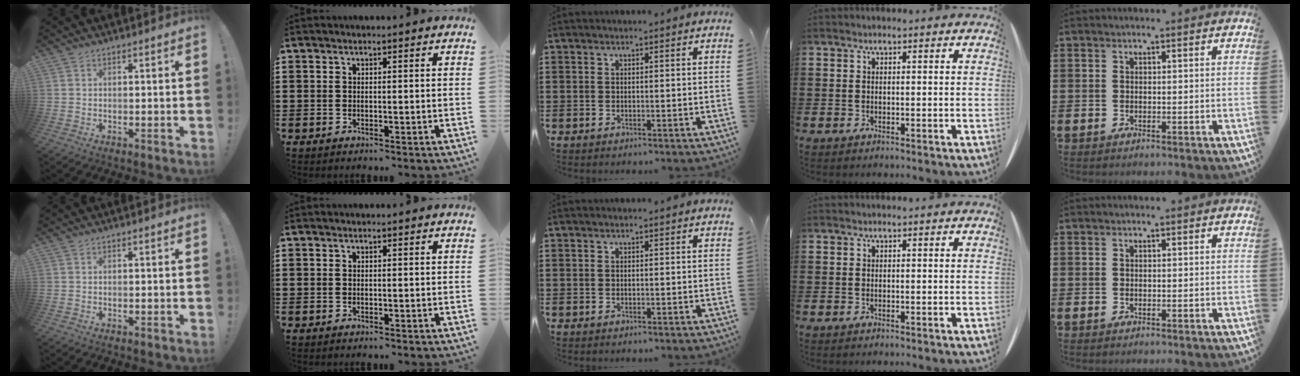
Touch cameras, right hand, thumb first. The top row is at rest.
{}